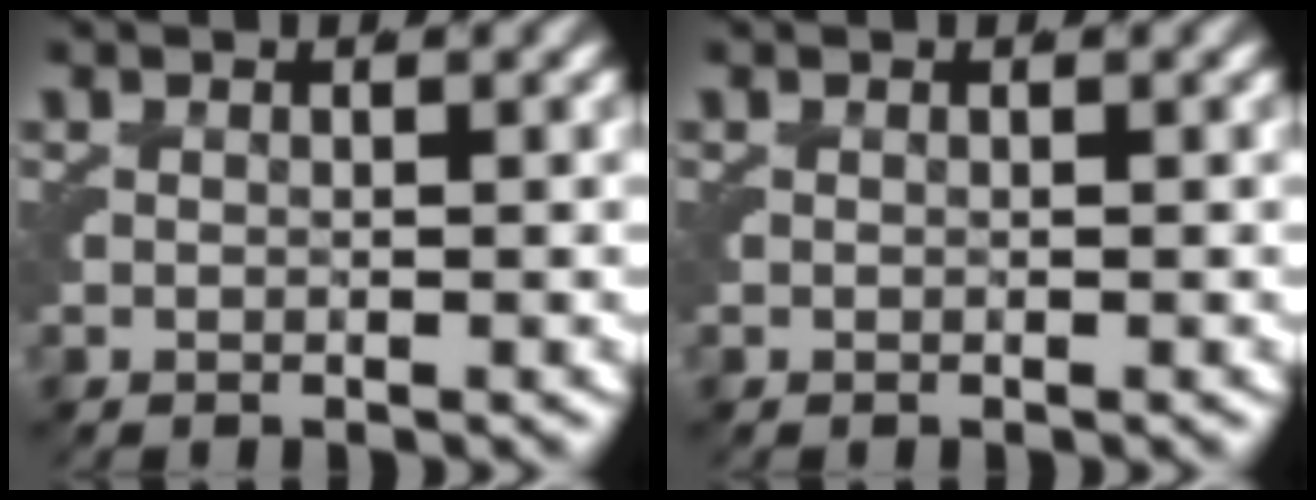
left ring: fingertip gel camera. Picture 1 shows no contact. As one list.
[{"total": 0.0}]